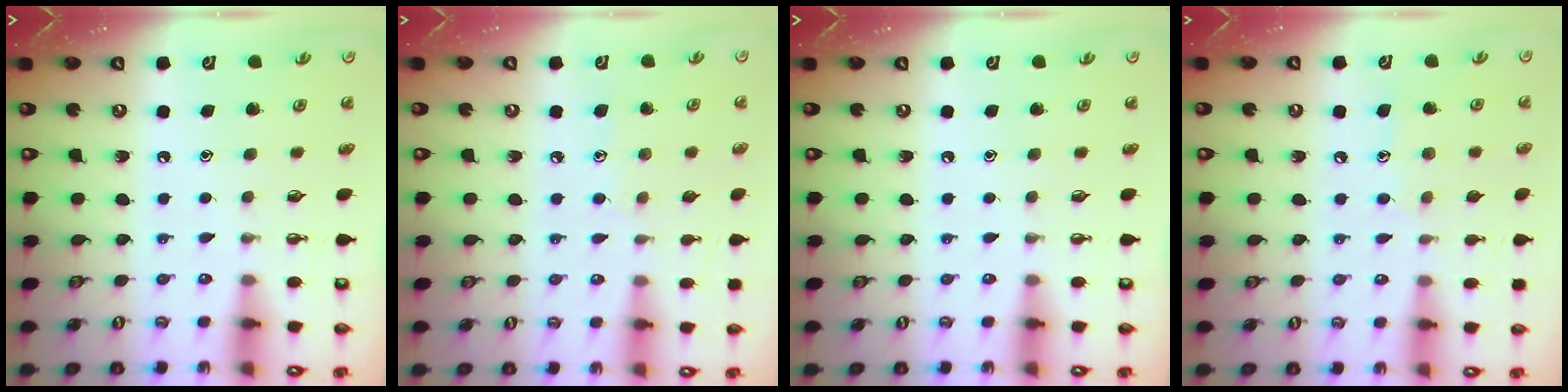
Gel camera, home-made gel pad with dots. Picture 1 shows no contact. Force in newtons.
{"total": 6.5, "press": 6.5, "slide": 0.6}
{"total": 0.0}
{"total": 7.0, "press": 7.0, "slide": 0.1}